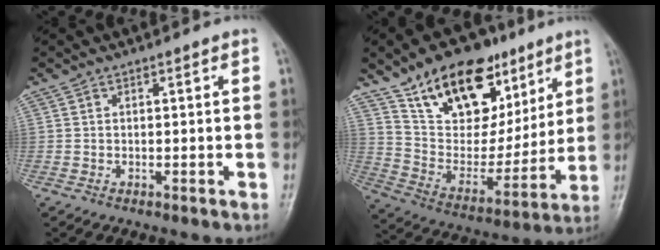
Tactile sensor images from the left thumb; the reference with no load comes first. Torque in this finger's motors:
{"motor_torque": [0.50, 0.84, 1.16, -1.60, 0.18]}